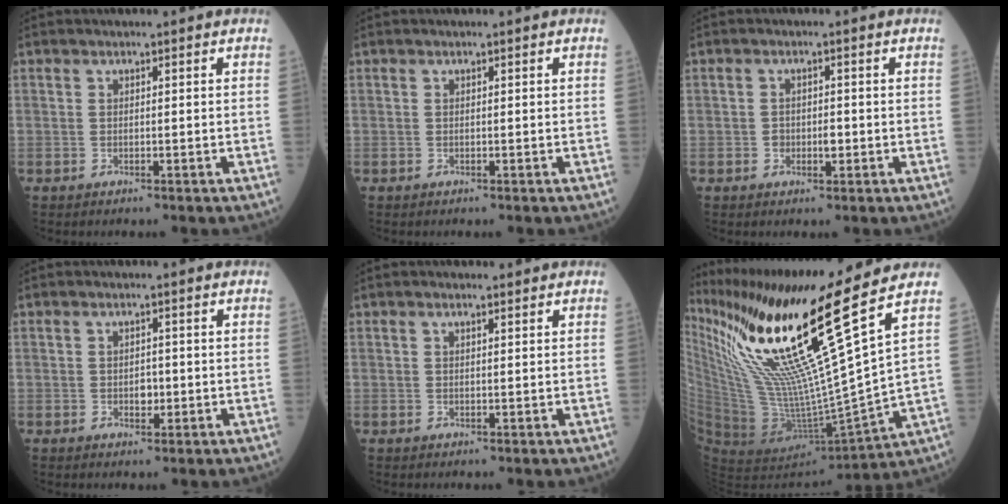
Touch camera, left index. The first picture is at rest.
{"total": 0.0}
{"total": 1.9, "force": [-0.4, 1.2, 1.4], "torque": [-0.021, 0.003, -0.005]}
{"total": 1.6, "force": [-0.2, 1.0, 1.2], "torque": [-0.018, 0.001, -0.001]}
{"total": 1.4, "force": [1.1, 0.3, 0.8], "torque": [-0.018, 0.012, 0.017]}
{"total": 21.5, "force": [13.6, -2.8, 16.4], "torque": [-0.285, -0.036, 0.247]}